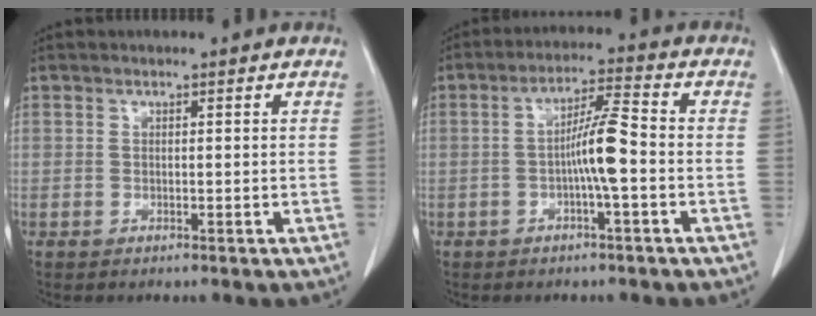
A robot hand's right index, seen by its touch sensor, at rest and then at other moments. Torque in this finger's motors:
{"motor_torque": [0.90, -0.25, 0.42, 0.11]}